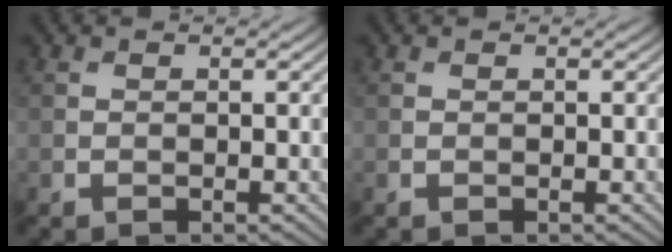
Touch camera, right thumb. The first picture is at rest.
{"total": 0.0}